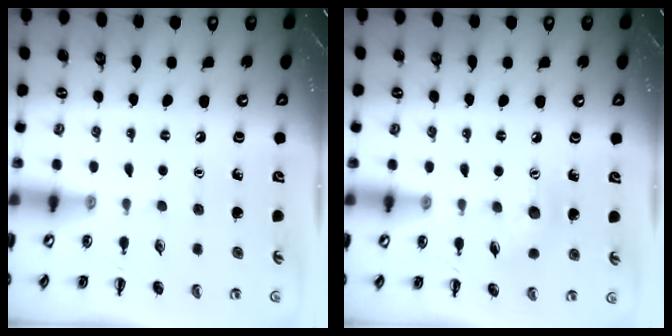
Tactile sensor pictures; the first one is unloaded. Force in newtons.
{"total": 7.2, "press": 7.1, "slide": 1.3}